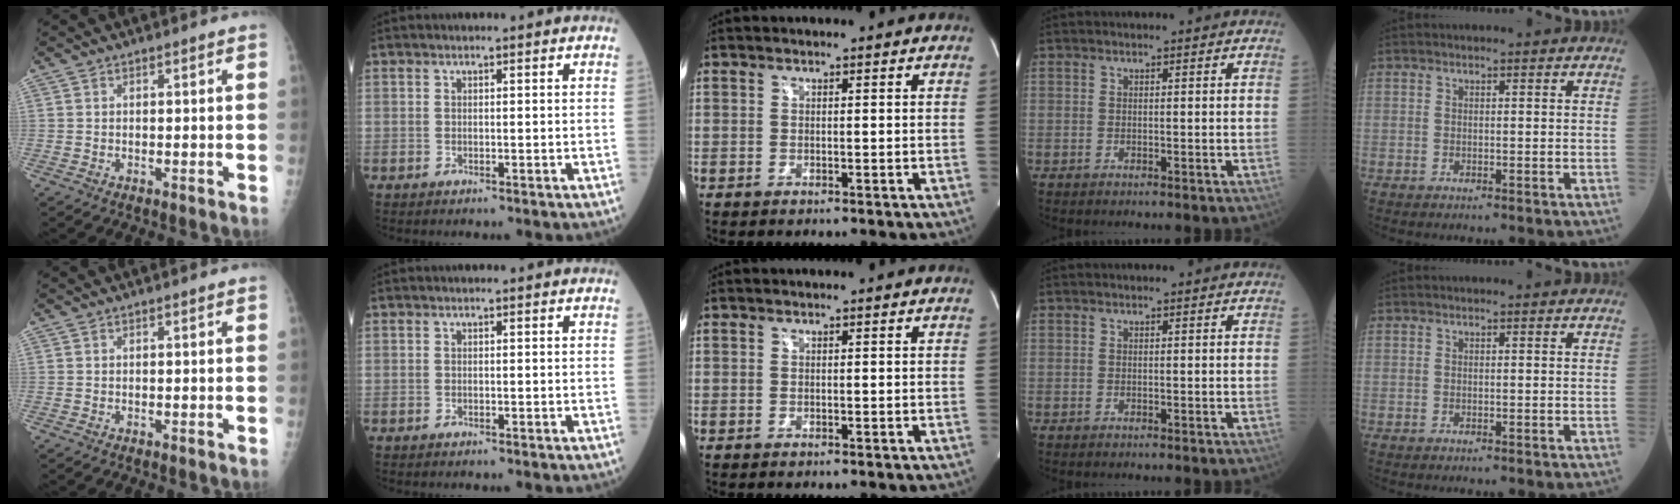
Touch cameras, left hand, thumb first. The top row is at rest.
{}